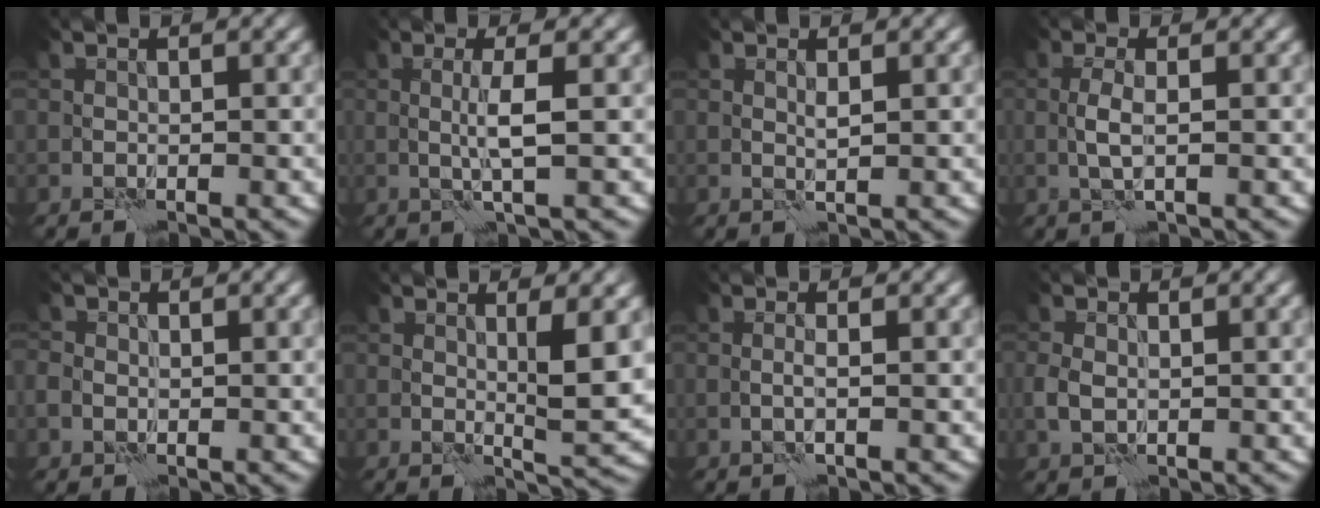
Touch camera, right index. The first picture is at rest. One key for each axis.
{"total": 2.4, "fx": 0.5, "fy": -0.1, "fz": 2.3, "tx": -0.045, "ty": -0.004, "tz": 0.007}
{"total": 0.8, "fx": 0.6, "fy": -0.2, "fz": 0.5, "tx": -0.009, "ty": -0.003, "tz": 0.011}
{"total": 1.8, "fx": 0.1, "fy": 0.2, "fz": 1.7, "tx": -0.038, "ty": 0.001, "tz": -0.001}
{"total": 1.5, "fx": 0.1, "fy": 1.3, "fz": 0.8, "tx": -0.016, "ty": -0.004, "tz": 0.002}
{"total": 3.5, "fx": 1.0, "fy": 0.3, "fz": 3.3, "tx": -0.049, "ty": -0.010, "tz": 0.021}
{"total": 0.7, "fx": 0.2, "fy": -0.2, "fz": 0.6, "tx": -0.013, "ty": -0.002, "tz": 0.002}
{"total": 1.7, "fx": 0.2, "fy": 1.2, "fz": 1.2, "tx": -0.032, "ty": -0.003, "tz": 0.004}